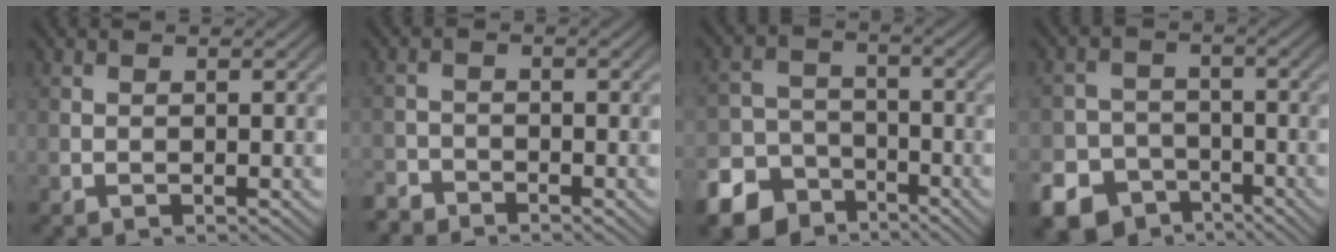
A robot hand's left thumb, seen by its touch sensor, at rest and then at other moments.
{"total": 2.5, "force": [-2.4, 0.8, 0.3], "torque": [-0.004, -0.003, -0.056]}
{"total": 10.2, "force": [-6.8, 6.8, 3.2], "torque": [-0.078, -0.032, -0.125]}
{"total": 12.0, "force": [-7.9, 8.6, 2.7], "torque": [-0.066, -0.045, -0.138]}